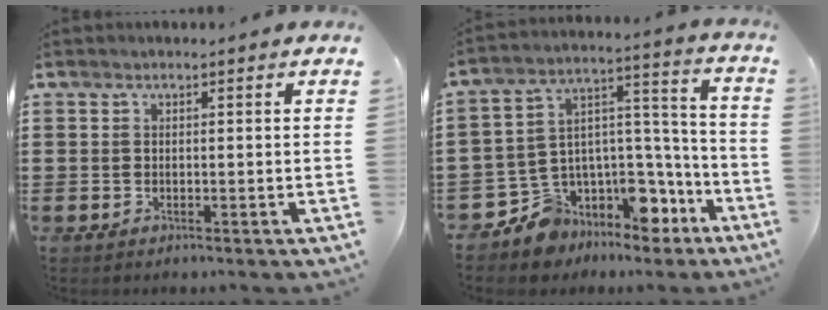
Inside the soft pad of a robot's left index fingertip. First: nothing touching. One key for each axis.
{"total": 9.5, "fx": -7.7, "fy": 5.3, "fz": 1.7, "tx": -0.041, "ty": 0.003, "tz": -0.135}